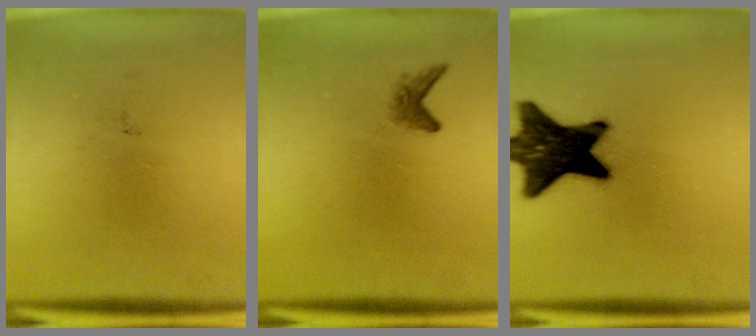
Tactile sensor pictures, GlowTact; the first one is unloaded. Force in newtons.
{"total": 1.4}
{"total": 17.1}